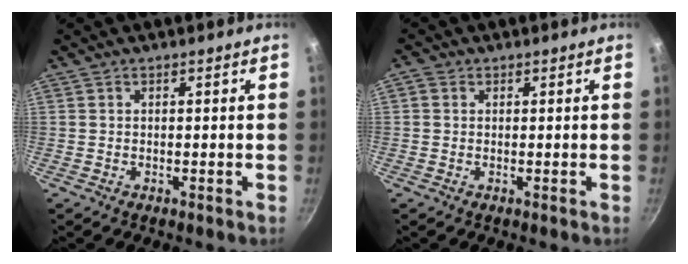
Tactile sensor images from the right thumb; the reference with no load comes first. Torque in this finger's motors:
{"motor_torque": [-0.51, 0.72, 0.59, 0.02, 0.24]}